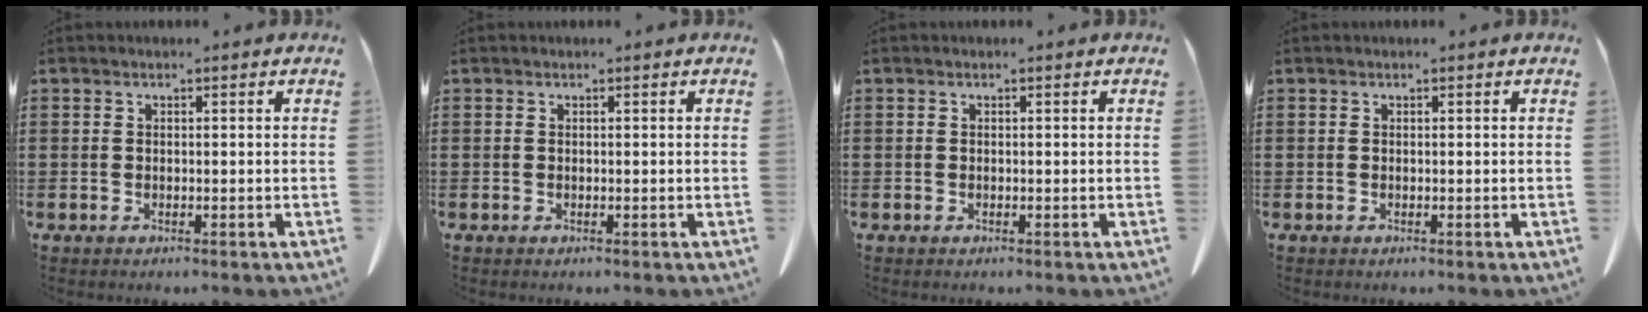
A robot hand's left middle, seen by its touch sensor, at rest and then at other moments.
{"total": 0.0}
{"total": 0.0}
{"total": 0.0}